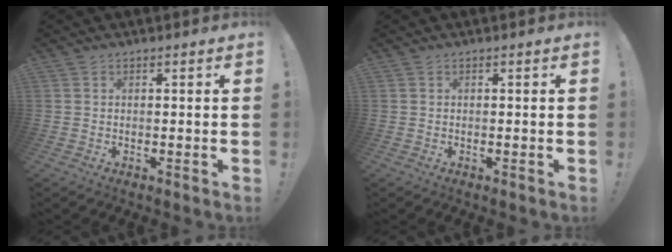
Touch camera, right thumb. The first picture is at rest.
{"total": 0.0}